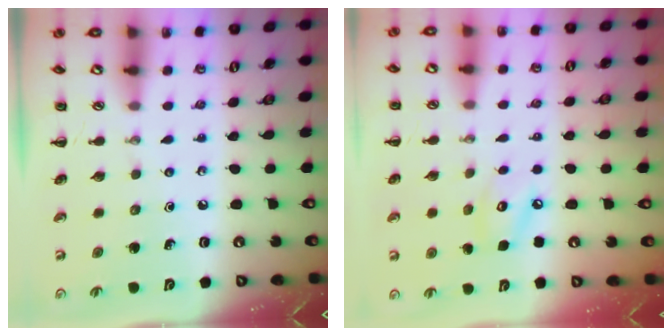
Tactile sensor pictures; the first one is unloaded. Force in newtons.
{"total": 5.4, "press": 5.3, "slide": 0.8}